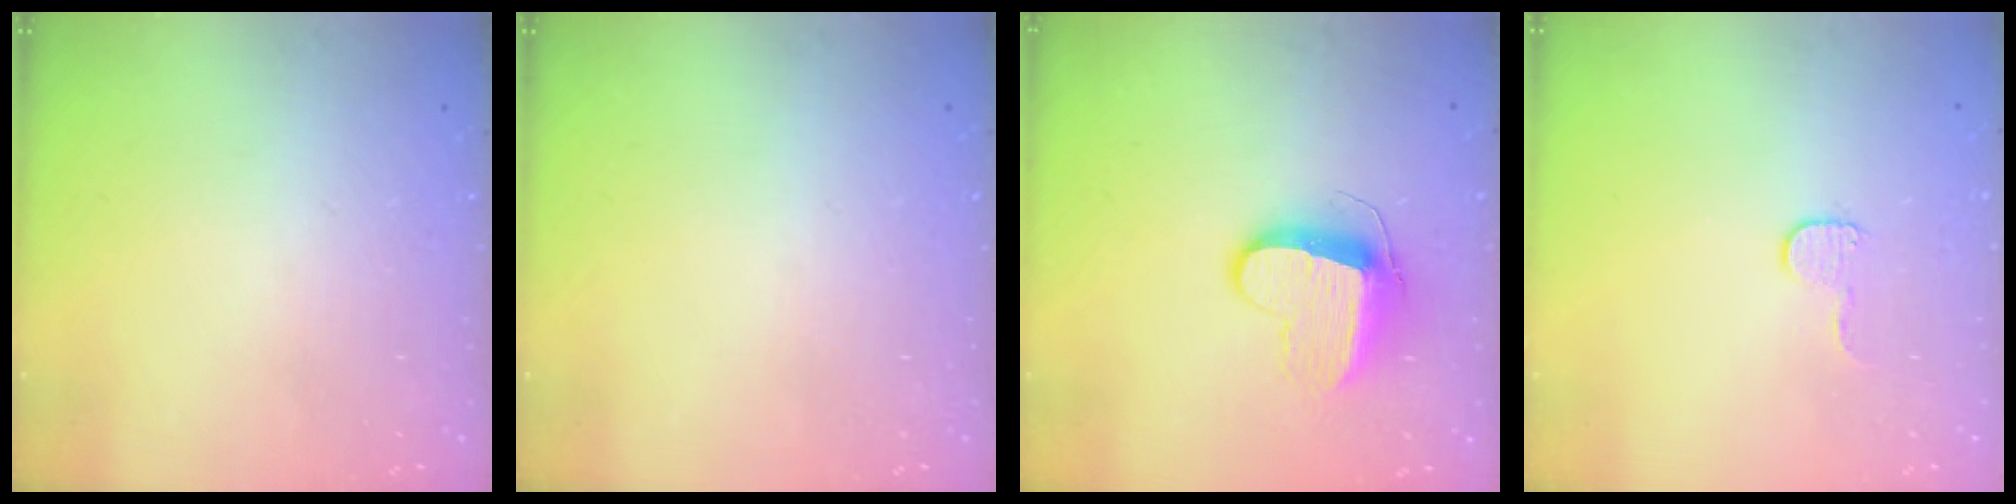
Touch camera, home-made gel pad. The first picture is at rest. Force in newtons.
{"total": 0.0}
{"total": 10.5, "press": 10.5, "slide": 0.4}
{"total": 5.0, "press": 4.9, "slide": 0.5}